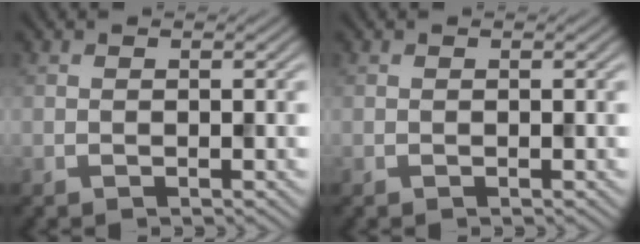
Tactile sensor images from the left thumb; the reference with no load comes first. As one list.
[{"total": 0.0}]